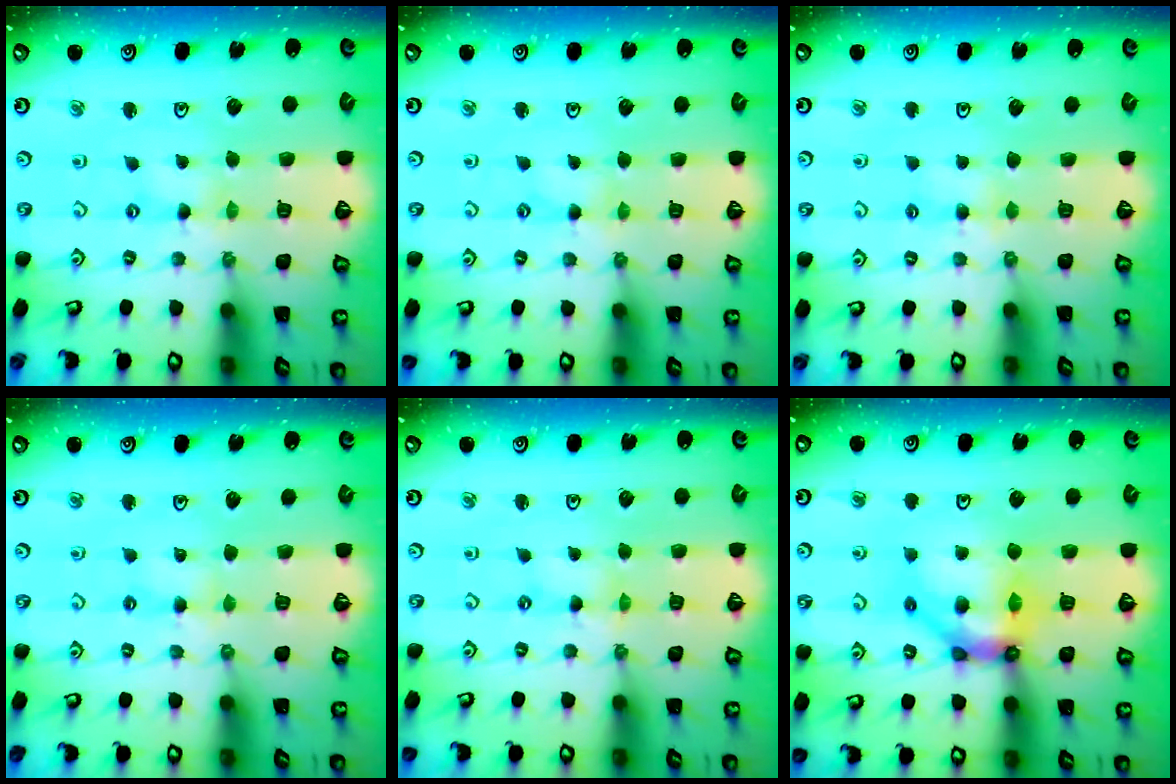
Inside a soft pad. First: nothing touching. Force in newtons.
{"total": 1.6, "press": 1.6, "slide": 0.3}
{"total": 4.8, "press": 4.8, "slide": 0.4}
{"total": 2.7, "press": 2.7, "slide": 0.5}
{"total": 0.0}
{"total": 11.2, "press": 11.0, "slide": 2.2}